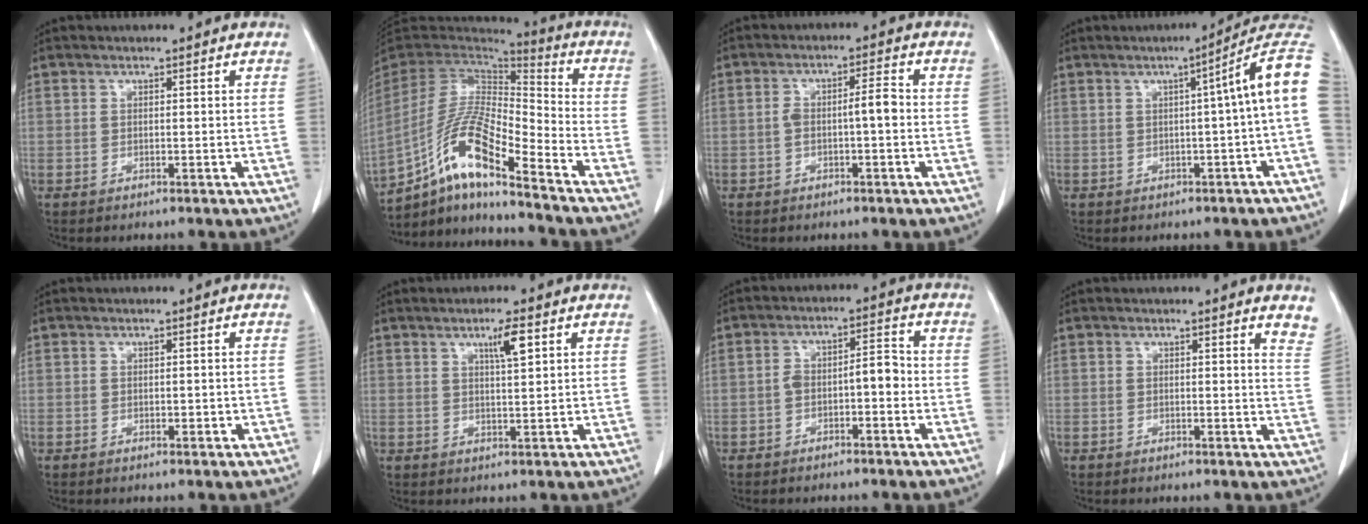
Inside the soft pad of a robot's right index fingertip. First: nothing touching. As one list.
[{"total": 13.3, "force": [-8.3, 1.8, 10.2], "torque": [-0.207, 0.013, -0.154]}, {"total": 4.2, "force": [-0.6, 0.8, 4.1], "torque": [-0.072, 0.019, -0.006]}, {"total": 8.0, "force": [0.6, -1.0, 7.9], "torque": [-0.087, 0.028, -0.002]}, {"total": 0.9, "force": [-0.1, 0.5, 0.7], "torque": [-0.007, 0.000, 0.000]}, {"total": 4.0, "force": [2.0, 0.3, 3.4], "torque": [-0.057, -0.002, 0.033]}, {"total": 4.7, "force": [-1.4, 1.6, 4.2], "torque": [-0.071, 0.028, -0.021]}, {"total": 4.0, "force": [3.5, 0.3, 1.9], "torque": [-0.020, -0.017, 0.018]}]